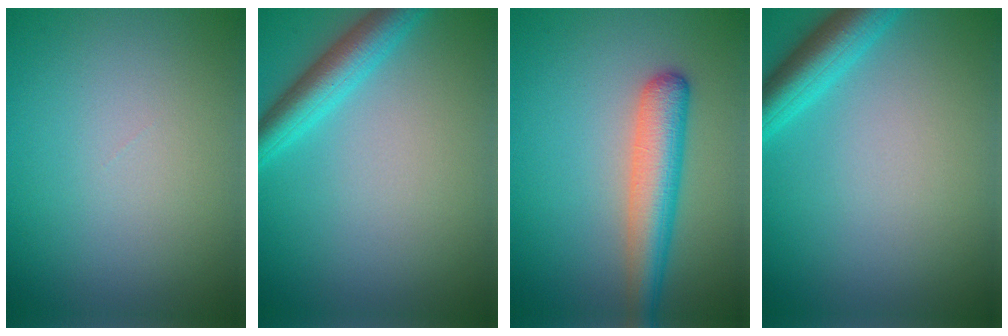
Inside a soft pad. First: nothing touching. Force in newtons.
{"total": 3.9, "press": 3.9, "slide": 0.1}
{"total": 4.9, "press": 4.9, "slide": 0.2}
{"total": 4.2, "press": 4.2, "slide": 0.3}